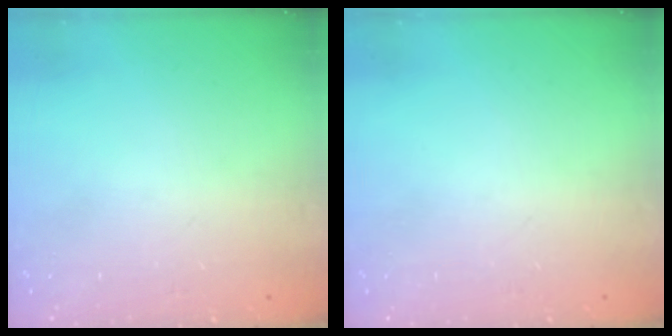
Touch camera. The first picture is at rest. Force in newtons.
{"total": 0.0}